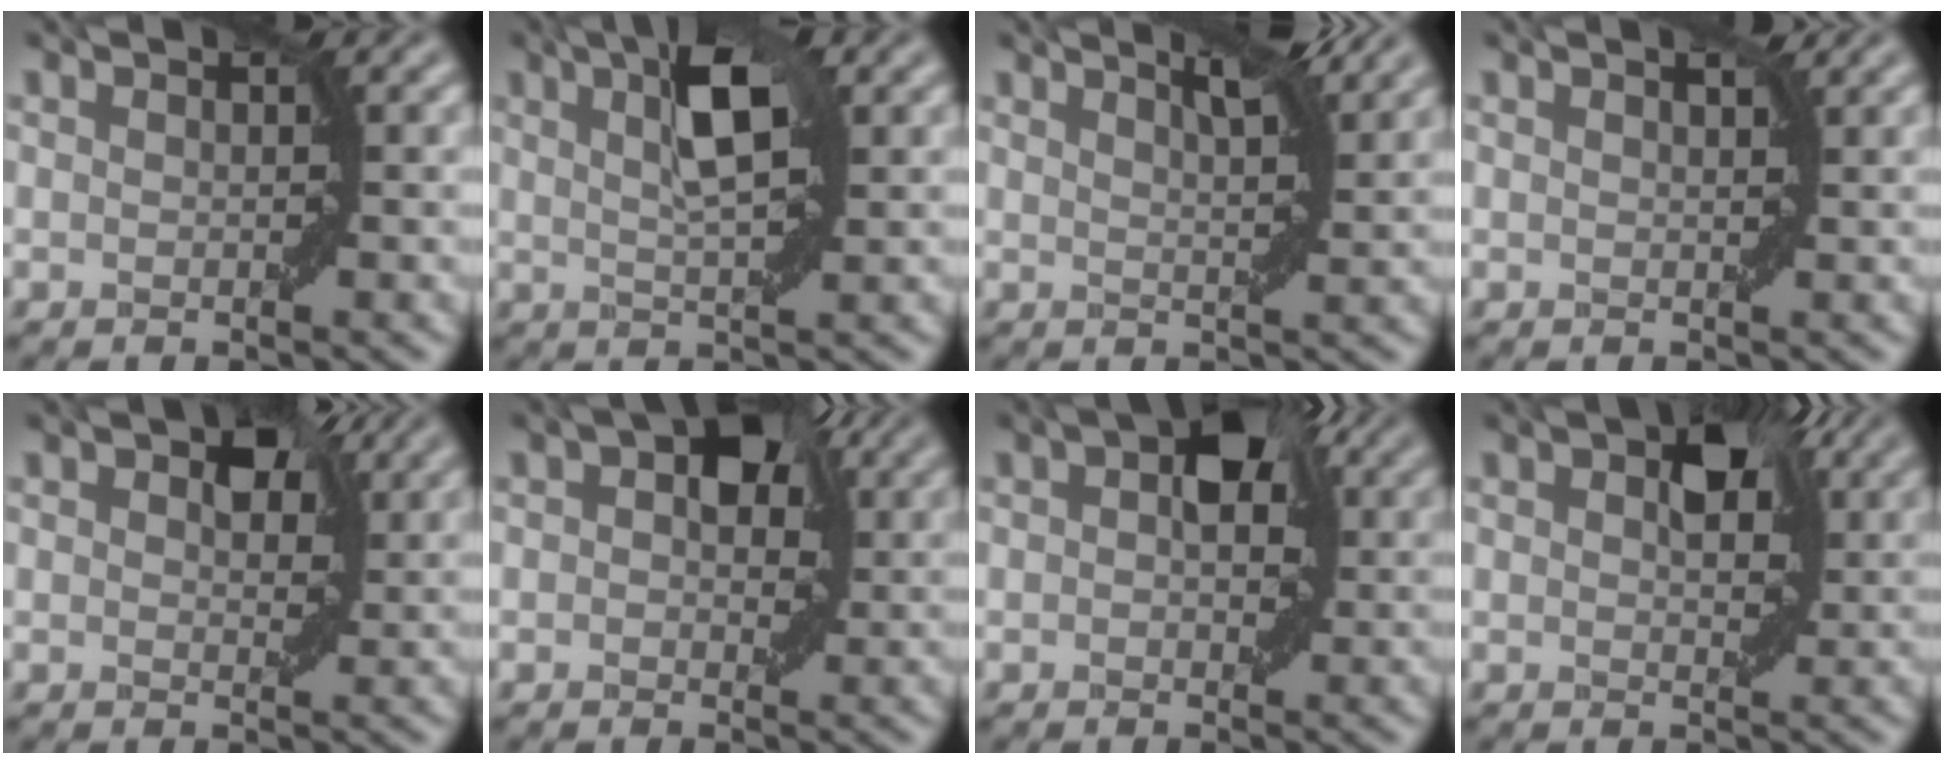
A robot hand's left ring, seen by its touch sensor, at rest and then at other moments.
{"total": 4.9, "force": [1.9, 1.4, 4.3], "torque": [-0.073, 0.007, 0.028]}
{"total": 3.7, "force": [2.8, 0.7, 2.3], "torque": [-0.022, 0.005, 0.030]}
{"total": 0.9, "force": [0.8, 0.0, 0.5], "torque": [-0.005, 0.002, 0.014]}
{"total": 3.2, "force": [1.5, 1.8, 2.2], "torque": [-0.033, 0.003, 0.022]}
{"total": 4.7, "force": [1.7, 2.8, 3.4], "torque": [-0.038, 0.008, 0.018]}
{"total": 5.1, "force": [1.5, 3.0, 3.9], "torque": [-0.048, 0.008, 0.016]}
{"total": 4.2, "force": [1.6, 2.3, 3.1], "torque": [-0.050, 0.005, 0.026]}